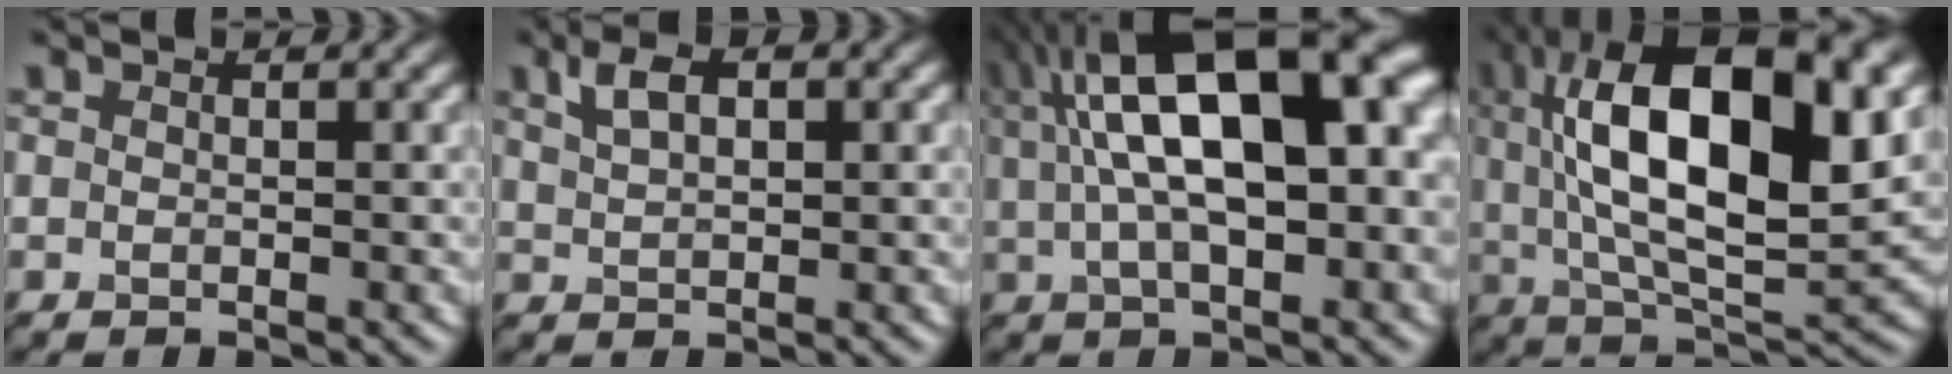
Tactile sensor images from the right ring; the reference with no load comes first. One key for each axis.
{"total": 1.3, "fx": 1.0, "fy": -0.1, "fz": 0.8, "tx": -0.044, "ty": 0.004, "tz": 0.050}
{"total": 14.3, "fx": 2.8, "fy": 6.1, "fz": 12.7, "tx": -0.196, "ty": 0.028, "tz": 0.063}
{"total": 15.5, "fx": 4.0, "fy": 6.3, "fz": 13.6, "tx": -0.257, "ty": 0.011, "tz": 0.093}